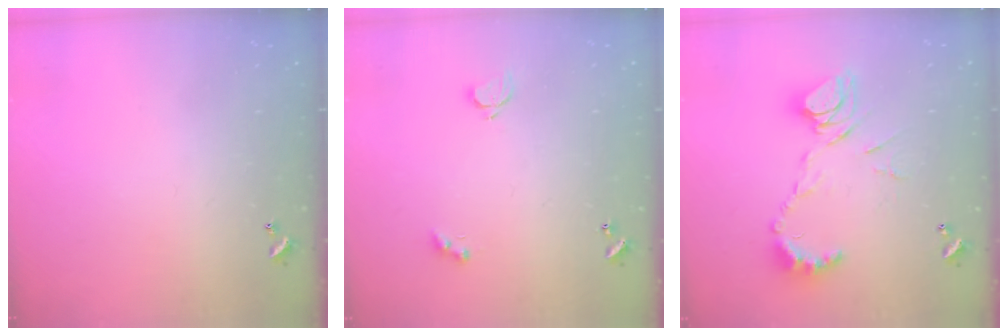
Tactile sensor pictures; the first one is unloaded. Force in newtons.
{"total": 2.5, "press": 2.4, "slide": 0.5}
{"total": 13.7, "press": 13.6, "slide": 1.5}